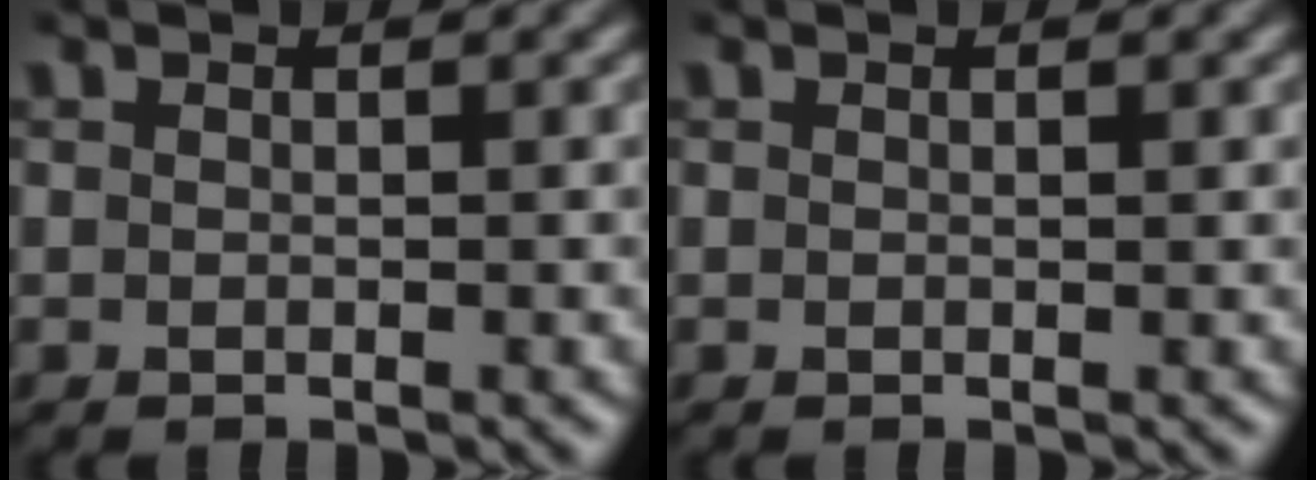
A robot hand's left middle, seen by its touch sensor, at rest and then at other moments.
{"total": 0.0}